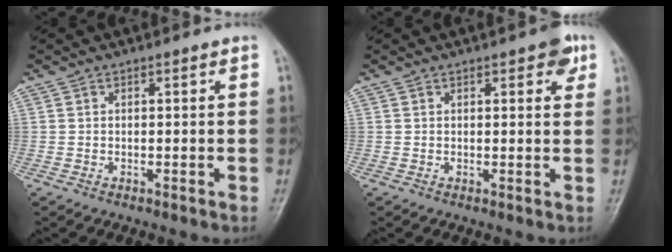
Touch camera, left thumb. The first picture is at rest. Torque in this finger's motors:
{"motor_torque": [0.50, 0.34, 0.31, -0.53, 0.00]}